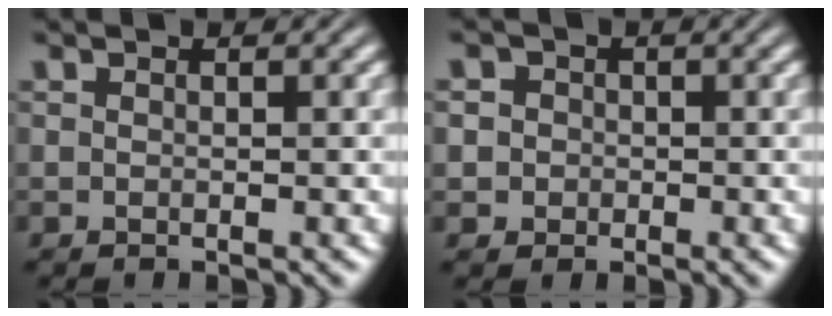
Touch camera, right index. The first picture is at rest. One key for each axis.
{"total": 3.5, "fx": -0.3, "fy": 3.4, "fz": 0.9, "tx": -0.020, "ty": -0.005, "tz": -0.010}